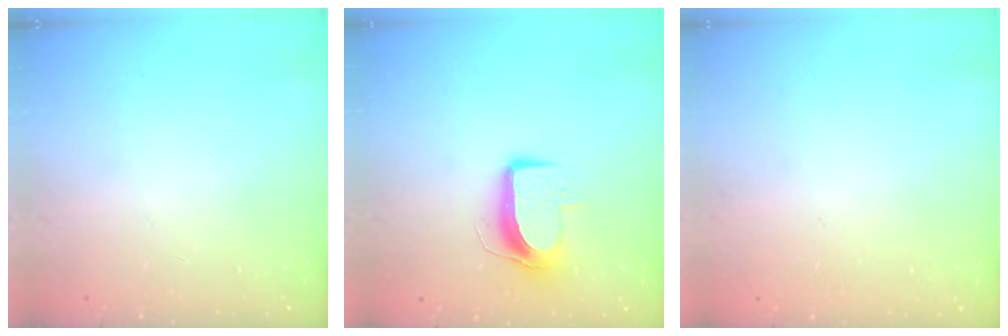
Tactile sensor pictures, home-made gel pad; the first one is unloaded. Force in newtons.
{"total": 10.6, "press": 10.6, "slide": 0.8}
{"total": 0.0}